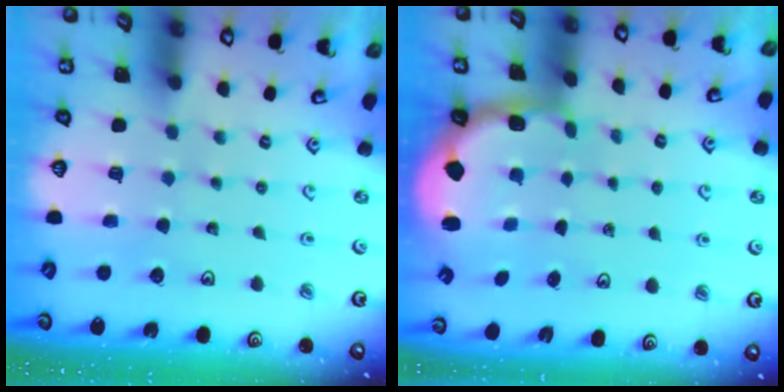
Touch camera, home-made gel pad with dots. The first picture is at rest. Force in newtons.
{"total": 2.5, "press": 1.3, "slide": 2.1}